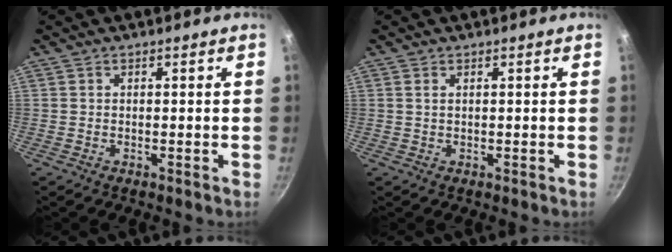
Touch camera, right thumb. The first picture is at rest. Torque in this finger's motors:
{"motor_torque": [-0.28, 0.10, 0.02, 0.53, -0.03]}